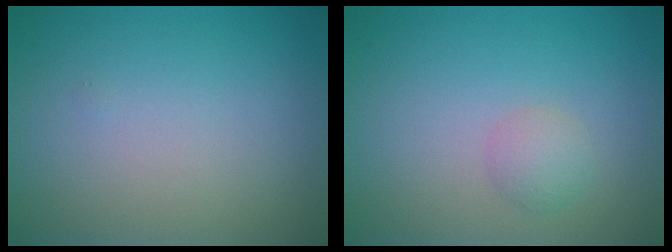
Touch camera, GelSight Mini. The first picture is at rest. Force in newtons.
{"total": 1.5, "press": 1.5, "slide": 0.1}